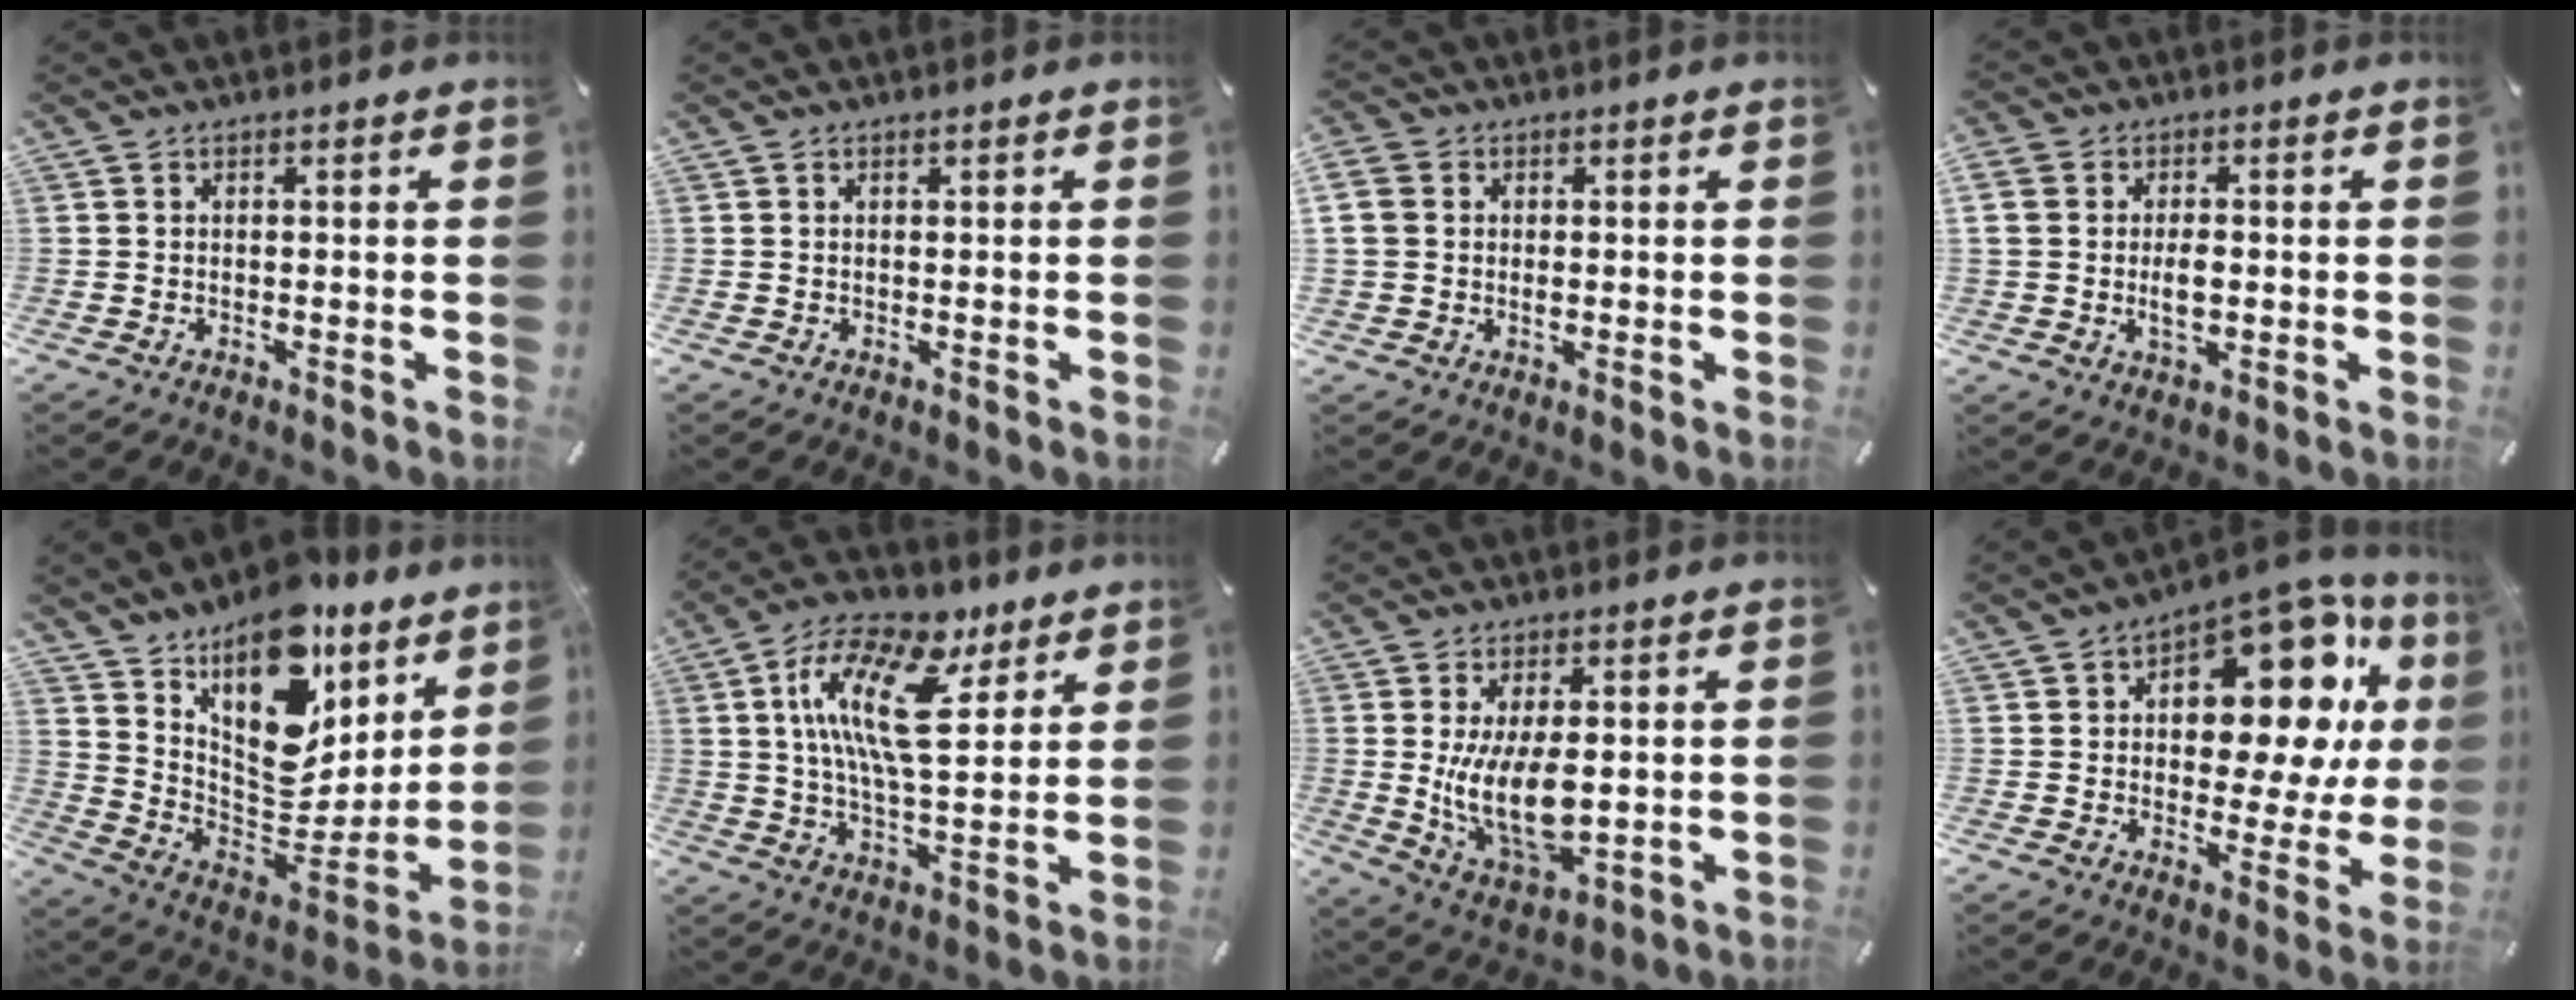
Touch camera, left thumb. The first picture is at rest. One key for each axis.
{"total": 0.0}
{"total": 4.4, "fx": 0.6, "fy": 3.9, "fz": 1.8, "tx": -0.056, "ty": 0.002, "tz": 0.009}
{"total": 6.3, "fx": -0.1, "fy": 4.7, "fz": 4.2, "tx": -0.071, "ty": -0.006, "tz": -0.006}
{"total": 17.5, "fx": 11.0, "fy": 10.5, "fz": 8.7, "tx": -0.113, "ty": -0.122, "tz": 0.195}
{"total": 18.8, "fx": 7.9, "fy": 8.8, "fz": 14.7, "tx": -0.291, "ty": -0.018, "tz": 0.131}
{"total": 13.5, "fx": 0.8, "fy": 6.8, "fz": 11.6, "tx": -0.223, "ty": -0.031, "tz": 0.012}
{"total": 19.3, "fx": 8.0, "fy": 10.6, "fz": 14.0, "tx": -0.170, "ty": -0.070, "tz": 0.126}